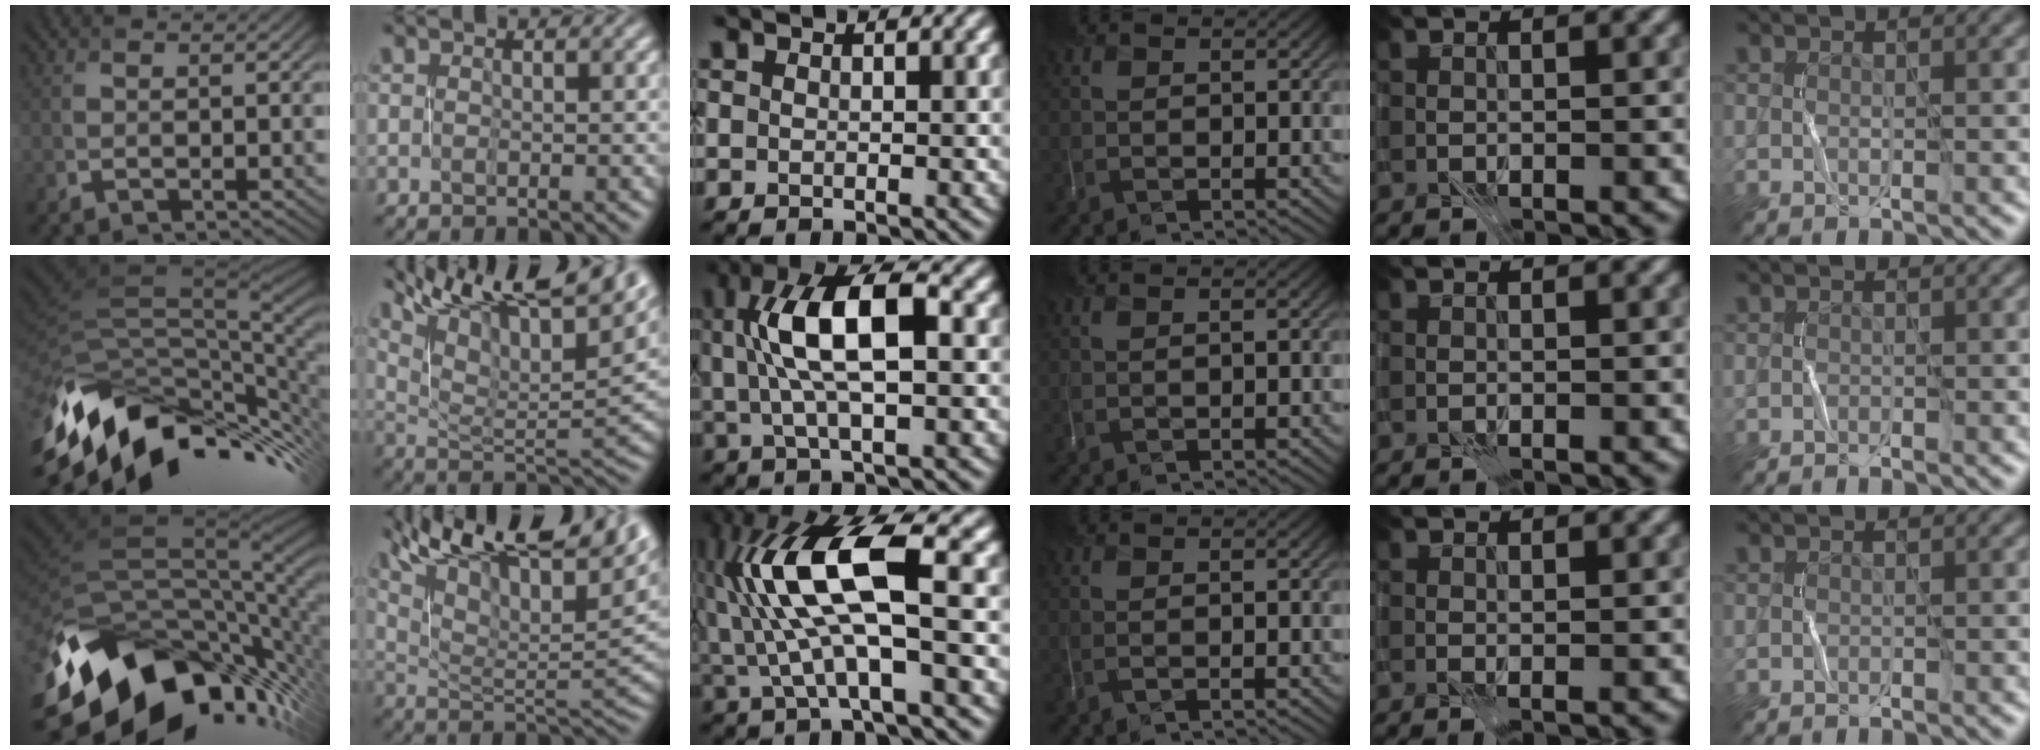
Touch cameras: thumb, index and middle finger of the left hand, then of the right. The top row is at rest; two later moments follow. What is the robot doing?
{"motion": "close", "object": "stapler"}